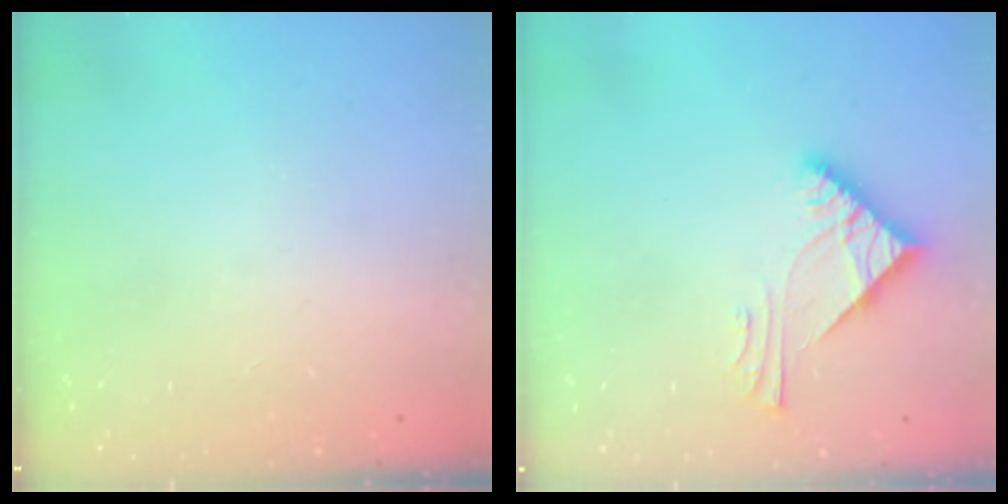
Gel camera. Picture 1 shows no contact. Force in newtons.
{"total": 6.6, "press": 6.6, "slide": 0.5}